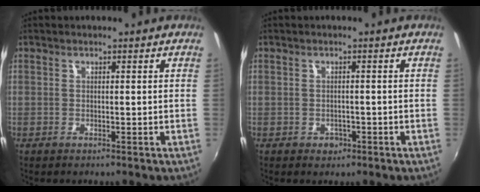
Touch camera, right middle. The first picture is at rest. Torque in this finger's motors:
{"motor_torque": [0.20, -0.13, 0.07, 0.01]}